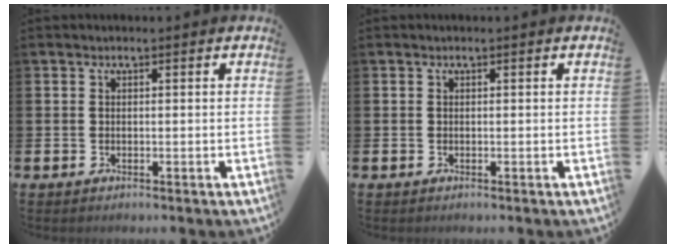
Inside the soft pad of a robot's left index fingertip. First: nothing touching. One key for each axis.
{"total": 0.0}